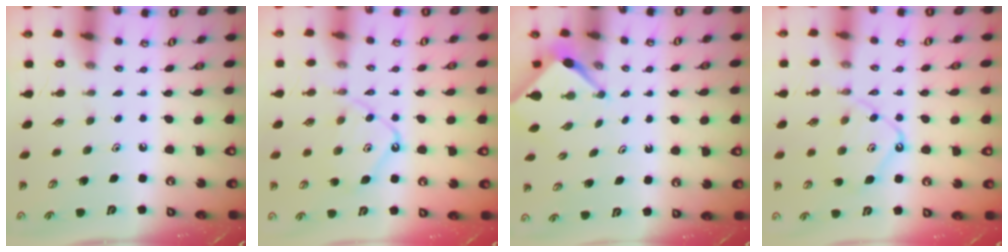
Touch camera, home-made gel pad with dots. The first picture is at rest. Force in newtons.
{"total": 12.0, "press": 11.9, "slide": 1.2}
{"total": 3.3, "press": 3.2, "slide": 0.3}
{"total": 12.0, "press": 11.9, "slide": 1.2}